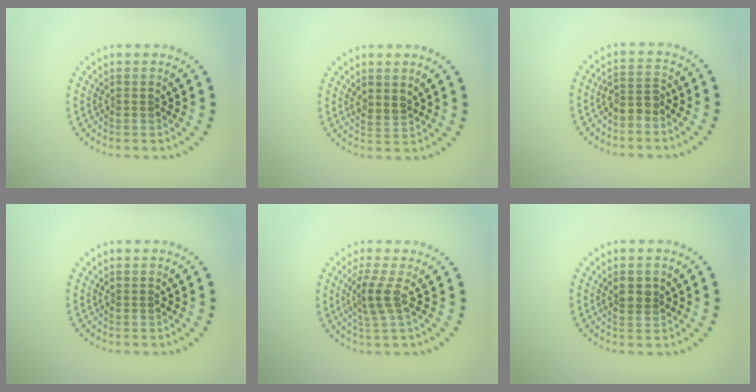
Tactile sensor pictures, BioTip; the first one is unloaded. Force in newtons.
{"total": 1.1, "press": 0.8, "slide": 0.8}
{"total": 2.0, "press": 1.7, "slide": 1.2}
{"total": 0.0}
{"total": 2.4, "press": 1.8, "slide": 1.5}
{"total": 1.9, "press": 1.7, "slide": 0.8}